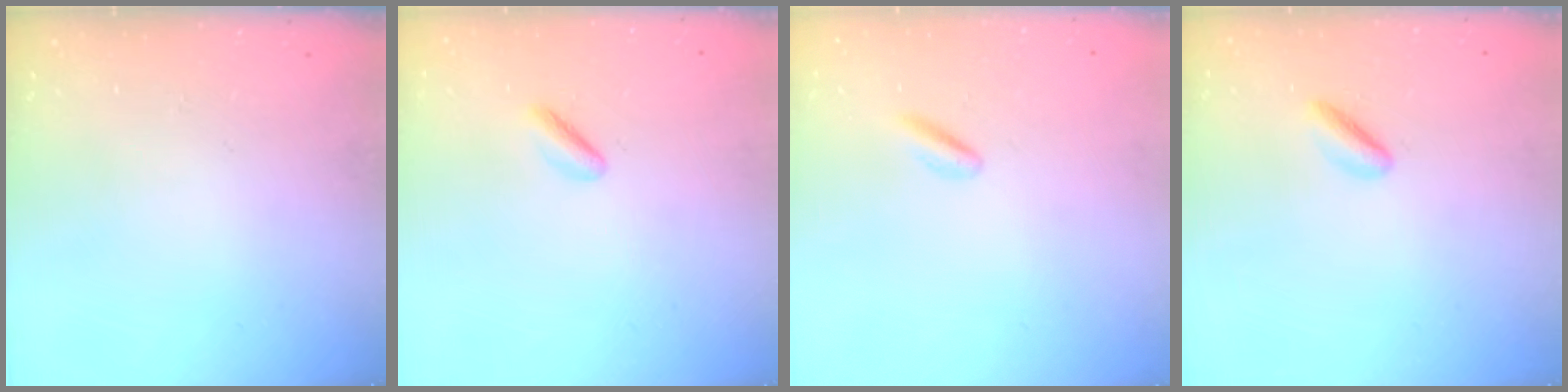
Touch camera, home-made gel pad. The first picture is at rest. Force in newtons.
{"total": 2.0, "press": 1.8, "slide": 0.9}
{"total": 1.8, "press": 1.7, "slide": 0.4}
{"total": 3.4, "press": 3.4, "slide": 0.4}